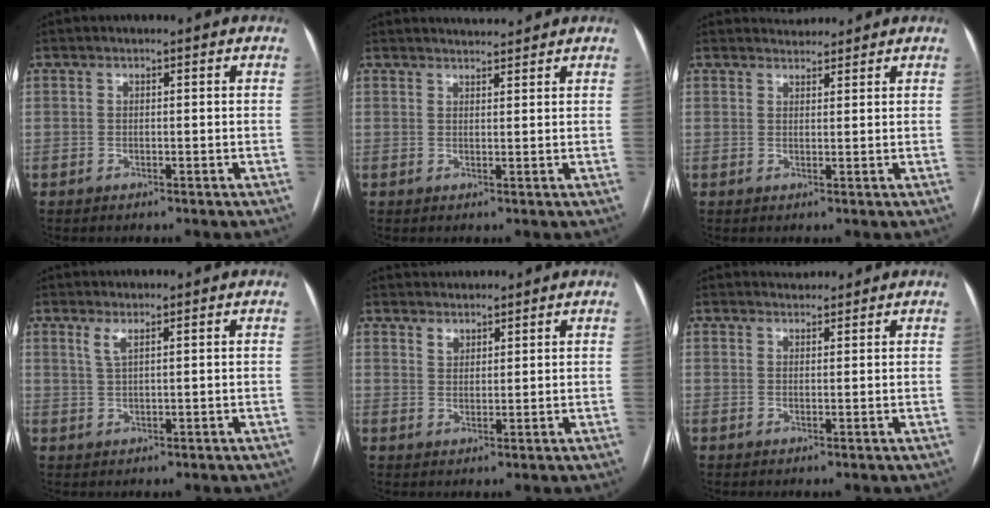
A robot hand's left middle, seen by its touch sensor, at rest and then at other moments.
{"total": 3.2, "force": [3.2, 0.0, 0.3], "torque": [-0.012, 0.015, 0.050]}
{"total": 2.7, "force": [2.7, 0.6, -0.1], "torque": [-0.005, 0.015, 0.043]}
{"total": 1.8, "force": [1.3, 0.1, 1.2], "torque": [-0.030, -0.002, 0.030]}
{"total": 4.2, "force": [3.9, 1.6, 0.3], "torque": [0.002, 0.018, 0.064]}
{"total": 2.1, "force": [2.1, 0.3, -0.1], "torque": [-0.004, 0.013, 0.036]}